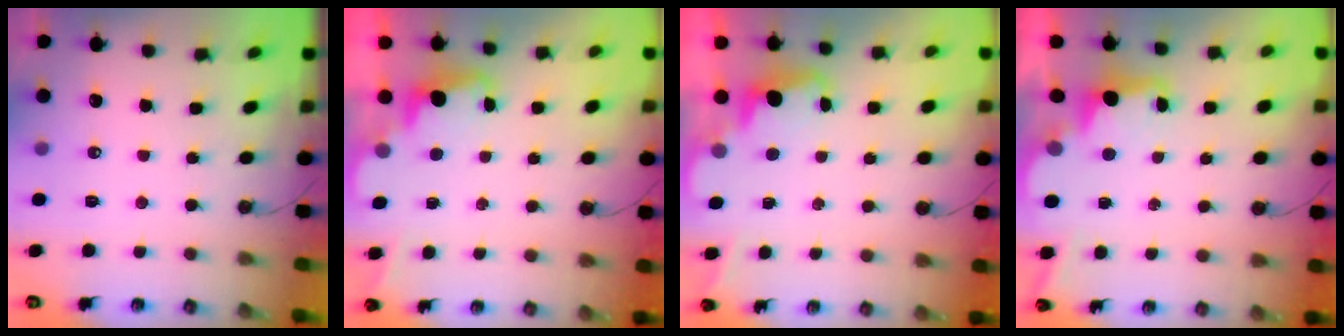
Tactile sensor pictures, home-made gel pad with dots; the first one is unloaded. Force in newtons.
{"total": 2.5, "press": 2.4, "slide": 0.5}
{"total": 2.5, "press": 2.4, "slide": 0.5}
{"total": 2.7, "press": 2.6, "slide": 0.8}